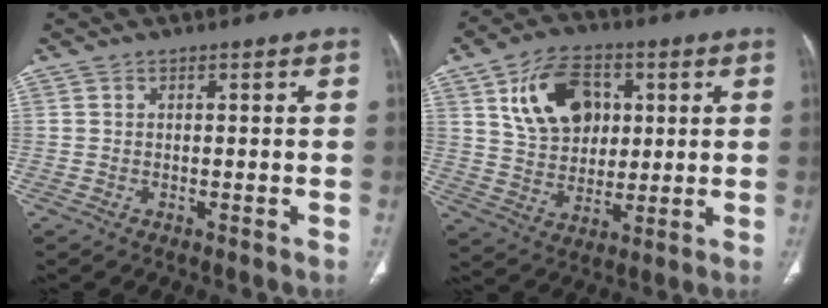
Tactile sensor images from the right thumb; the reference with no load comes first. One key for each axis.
{"total": 14.4, "fx": 4.6, "fy": 10.2, "fz": 9.0, "tx": -0.118, "ty": -0.007, "tz": 0.083}